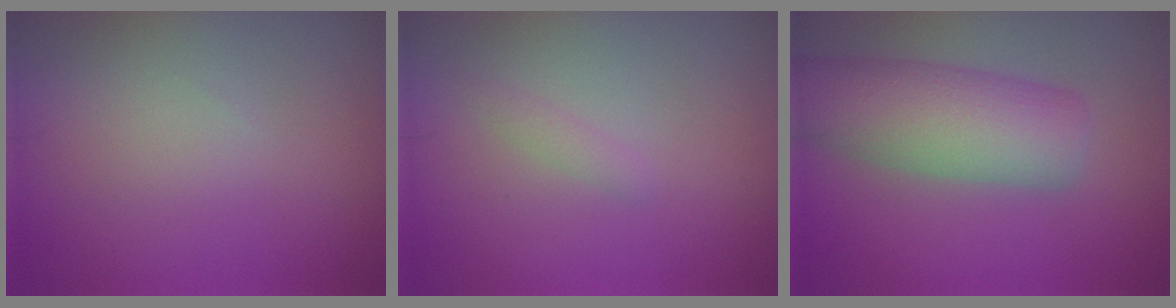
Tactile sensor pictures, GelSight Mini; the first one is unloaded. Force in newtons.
{"total": 0.9, "press": 0.9, "slide": 0.0}
{"total": 7.1, "press": 7.1, "slide": 0.4}